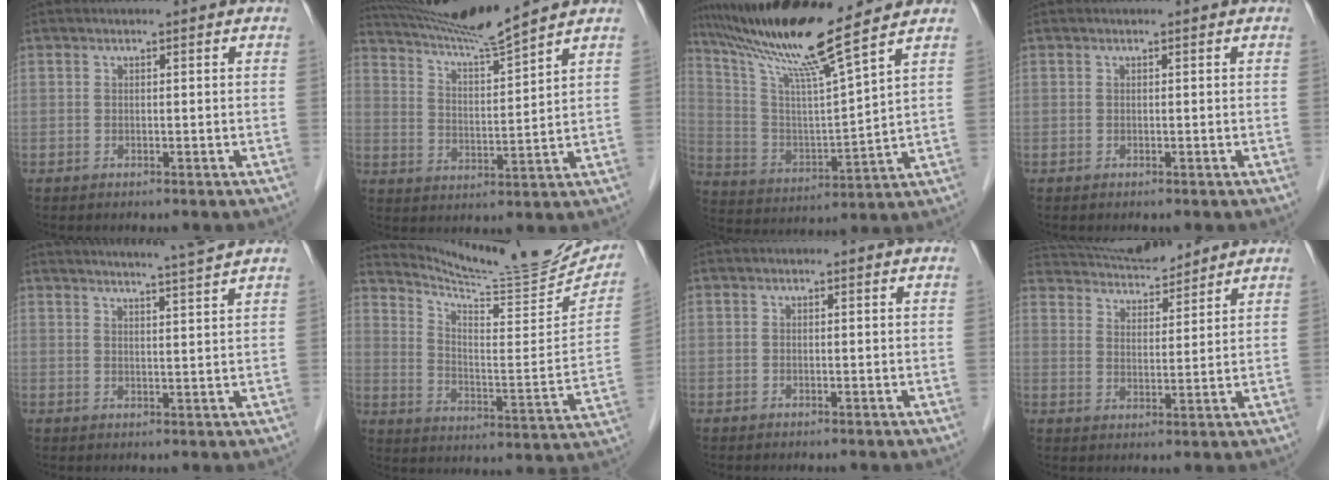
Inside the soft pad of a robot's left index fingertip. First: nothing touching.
{"total": 10.3, "force": [9.5, -2.3, 3.3], "torque": [-0.062, -0.007, 0.176]}
{"total": 15.1, "force": [12.1, -1.7, 8.8], "torque": [-0.162, 0.005, 0.226]}
{"total": 0.0}
{"total": 7.1, "force": [6.4, -1.8, 2.4], "torque": [-0.036, -0.004, 0.089]}
{"total": 19.3, "force": [18.3, 0.6, 6.1], "torque": [-0.103, -0.067, 0.263]}
{"total": 0.0}
{"total": 11.6, "force": [11.1, 1.8, 2.7], "torque": [-0.043, 0.019, 0.186]}